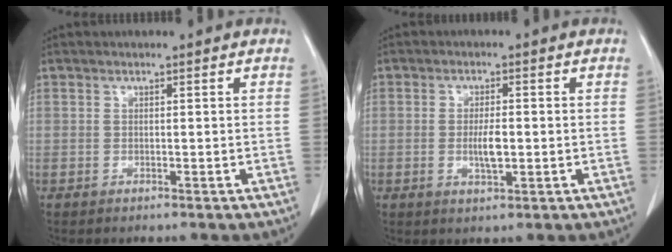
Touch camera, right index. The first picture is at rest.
{"total": 3.7, "force": [-0.5, 1.0, 3.6], "torque": [-0.069, -0.003, -0.006]}